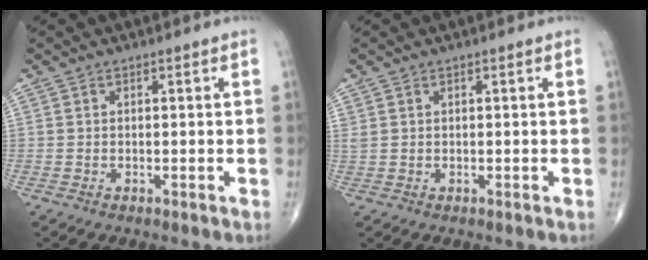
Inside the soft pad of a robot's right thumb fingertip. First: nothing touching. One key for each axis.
{"total": 1.0, "fx": 0.6, "fy": 0.5, "fz": 0.5, "tx": -0.012, "ty": 0.008, "tz": 0.015}